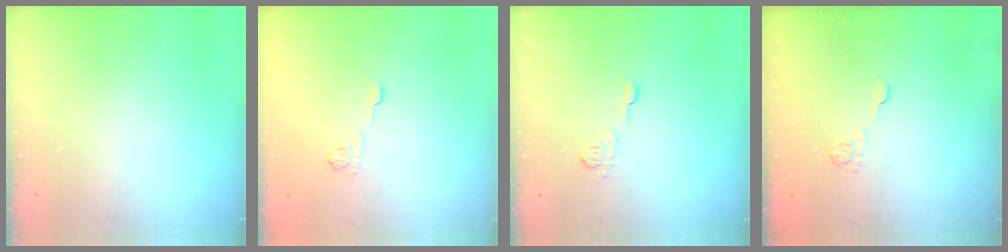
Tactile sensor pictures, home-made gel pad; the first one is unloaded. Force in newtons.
{"total": 6.7, "press": 6.6, "slide": 1.1}
{"total": 7.8, "press": 7.8, "slide": 0.6}
{"total": 2.7, "press": 2.3, "slide": 1.4}